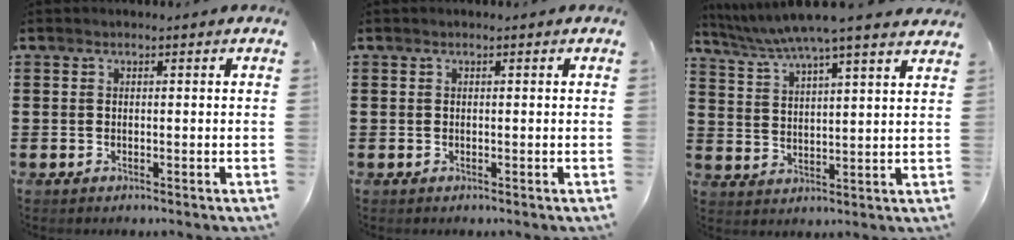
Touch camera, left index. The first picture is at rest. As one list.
[{"total": 0.0}, {"total": 6.2, "force": [5.6, -0.6, 2.6], "torque": [-0.071, -0.031, 0.095]}]